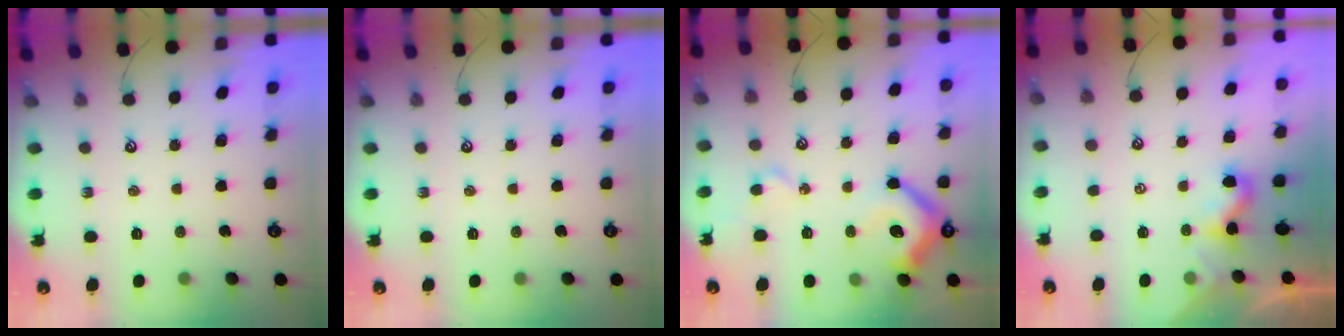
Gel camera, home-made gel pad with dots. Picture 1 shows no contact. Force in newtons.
{"total": 0.0}
{"total": 10.8, "press": 10.6, "slide": 1.9}
{"total": 2.1, "press": 2.1, "slide": 0.2}